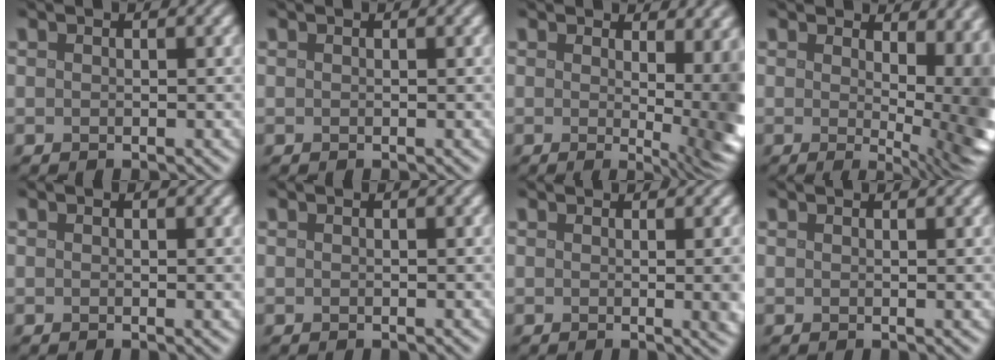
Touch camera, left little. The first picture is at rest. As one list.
[{"total": 0.0}, {"total": 8.7, "force": [1.0, 2.9, 8.1], "torque": [-0.050, -0.002, 0.008]}, {"total": 10.6, "force": [2.4, 4.7, 9.3], "torque": [-0.073, -0.002, 0.042]}, {"total": 0.6, "force": [0.1, 0.0, 0.6], "torque": [-0.004, -0.002, 0.000]}, {"total": 0.0}, {"total": 5.1, "force": [0.3, 1.8, 4.7], "torque": [-0.029, 0.003, 0.006]}, {"total": 1.2, "force": [1.0, 0.2, 0.6], "torque": [-0.003, 0.002, 0.012]}]